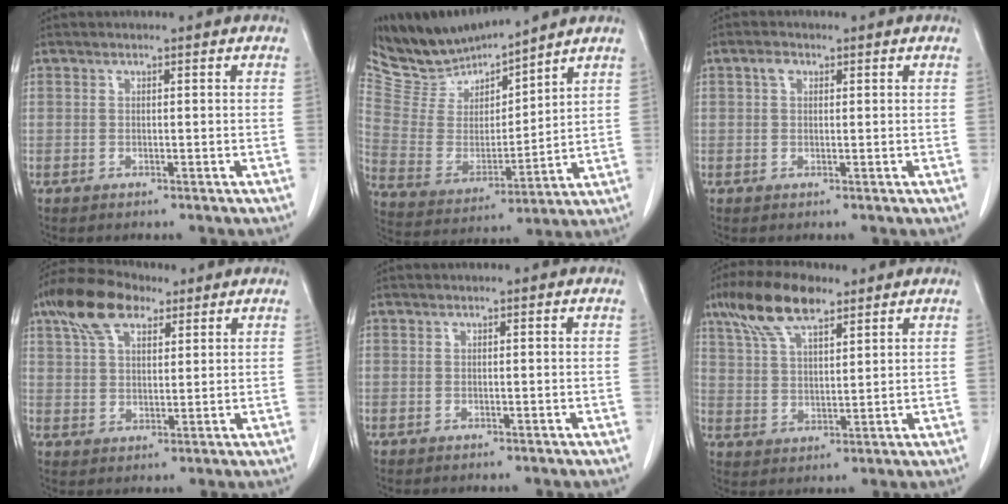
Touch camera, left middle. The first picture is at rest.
{"total": 11.2, "force": [11.1, 1.3, 1.5], "torque": [-0.047, -0.004, 0.235]}
{"total": 1.6, "force": [0.6, 1.1, 0.9], "torque": [-0.021, 0.007, 0.009]}
{"total": 9.5, "force": [5.8, 4.6, 5.9], "torque": [-0.127, 0.029, 0.109]}
{"total": 0.0}
{"total": 10.5, "force": [7.1, 3.3, 6.9], "torque": [-0.144, 0.021, 0.136]}